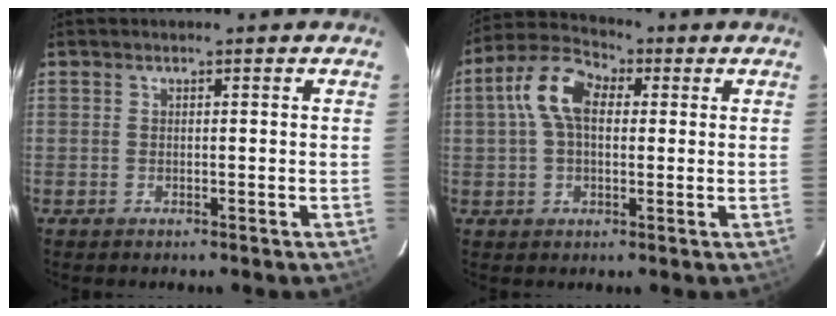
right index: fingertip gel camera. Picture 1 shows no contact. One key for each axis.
{"total": 9.7, "fx": 1.7, "fy": 6.0, "fz": 7.5, "tx": -0.153, "ty": 0.031, "tz": 0.025}